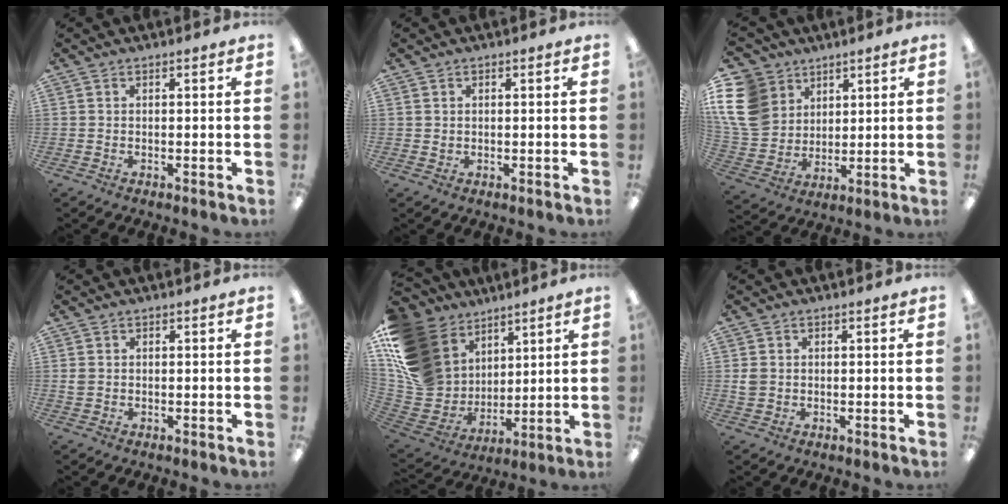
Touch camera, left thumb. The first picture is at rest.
{"total": 0.8, "force": [0.4, 0.7, 0.1], "torque": [-0.003, 0.006, 0.006]}
{"total": 14.5, "force": [5.7, 11.9, 6.0], "torque": [-0.150, -0.026, 0.113]}
{"total": 1.4, "force": [0.1, 1.2, 0.7], "torque": [-0.014, 0.005, 0.000]}
{"total": 20.2, "force": [8.8, 16.0, 8.7], "torque": [-0.192, -0.044, 0.186]}
{"total": 2.6, "force": [0.2, 2.3, 1.2], "torque": [-0.014, 0.002, 0.002]}